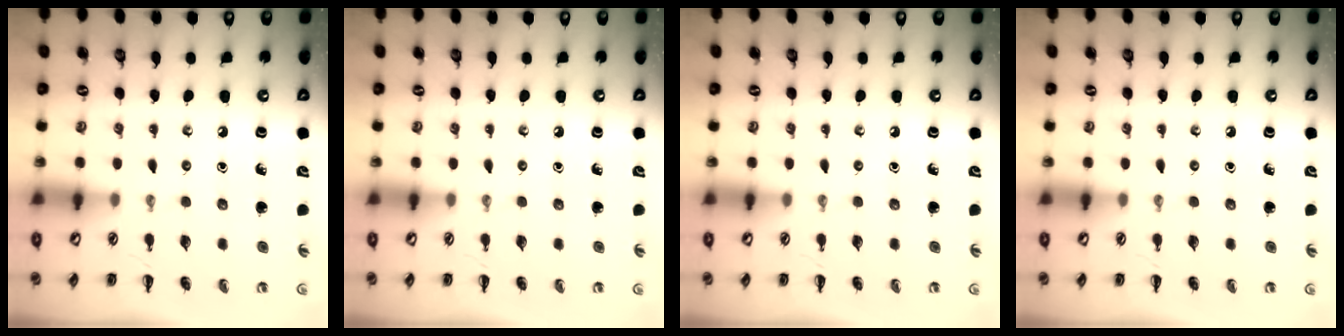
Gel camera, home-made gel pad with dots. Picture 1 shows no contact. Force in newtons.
{"total": 0.0}
{"total": 0.0}
{"total": 0.0}